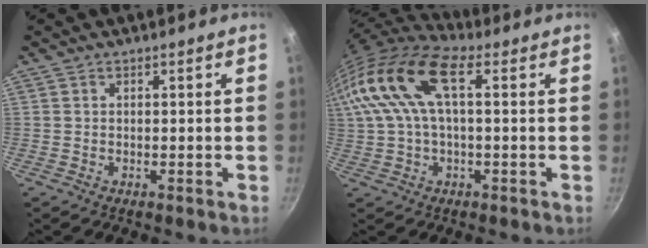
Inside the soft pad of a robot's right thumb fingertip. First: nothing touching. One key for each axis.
{"total": 16.4, "fx": 3.8, "fy": 7.8, "fz": 13.9, "tx": -0.274, "ty": 0.029, "tz": 0.058}